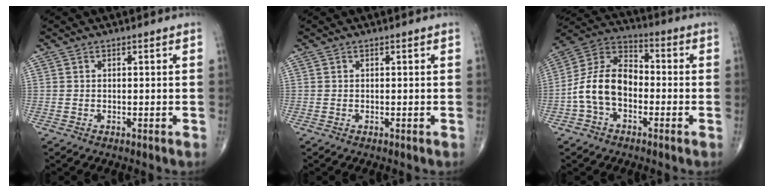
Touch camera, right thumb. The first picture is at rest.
{"total": 0.0}
{"total": 12.6, "force": [-2.8, 8.4, 9.0], "torque": [-0.159, 0.045, -0.064]}